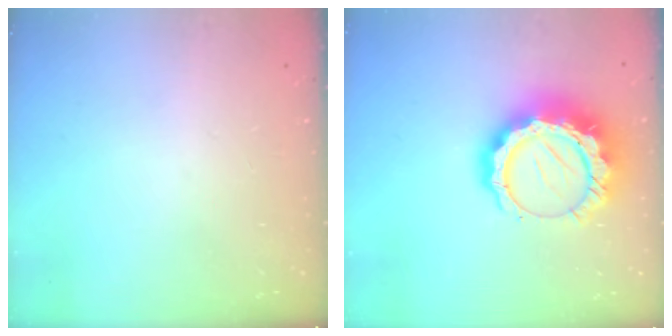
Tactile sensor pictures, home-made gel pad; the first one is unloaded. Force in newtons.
{"total": 17.1, "press": 17.1, "slide": 1.4}